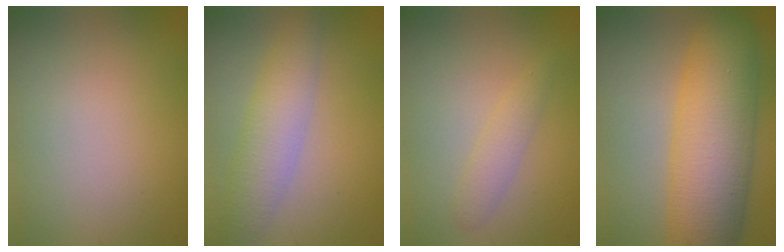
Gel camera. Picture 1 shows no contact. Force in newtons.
{"total": 4.4, "press": 4.4, "slide": 0.4}
{"total": 1.7, "press": 1.7, "slide": 0.1}
{"total": 10.1, "press": 10.1, "slide": 0.3}